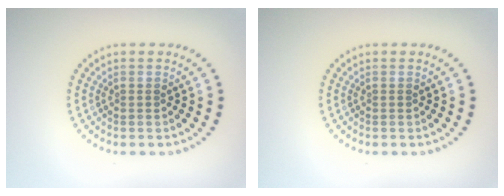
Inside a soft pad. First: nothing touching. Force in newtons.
{"total": 0.0}